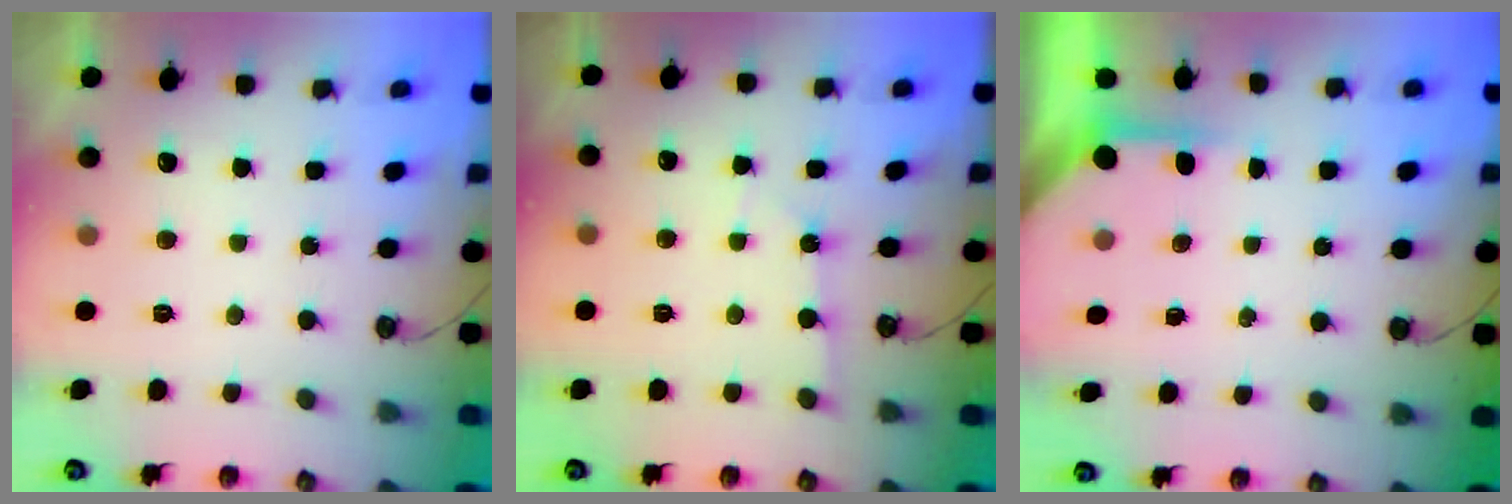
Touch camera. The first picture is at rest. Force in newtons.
{"total": 1.8, "press": 1.8, "slide": 0.3}
{"total": 4.0, "press": 3.9, "slide": 0.3}